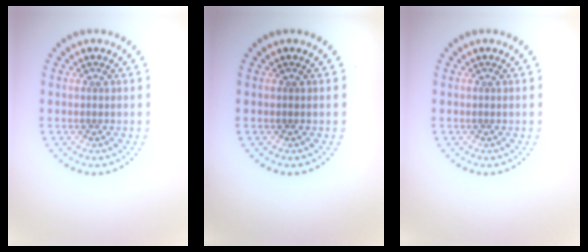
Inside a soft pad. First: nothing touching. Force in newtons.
{"total": 0.0}
{"total": 0.0}